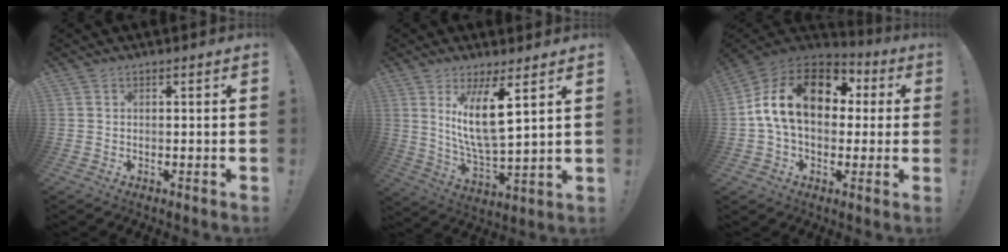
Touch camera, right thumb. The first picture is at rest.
{"total": 13.7, "force": [6.1, 3.3, 11.8], "torque": [-0.207, -0.040, 0.093]}
{"total": 19.7, "force": [3.9, 12.9, 14.3], "torque": [-0.237, 0.011, 0.073]}